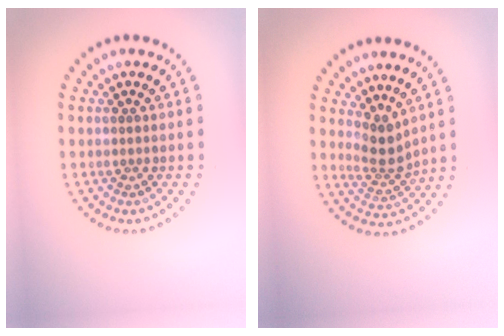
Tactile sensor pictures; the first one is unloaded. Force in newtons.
{"total": 2.6, "press": 1.8, "slide": 1.9}